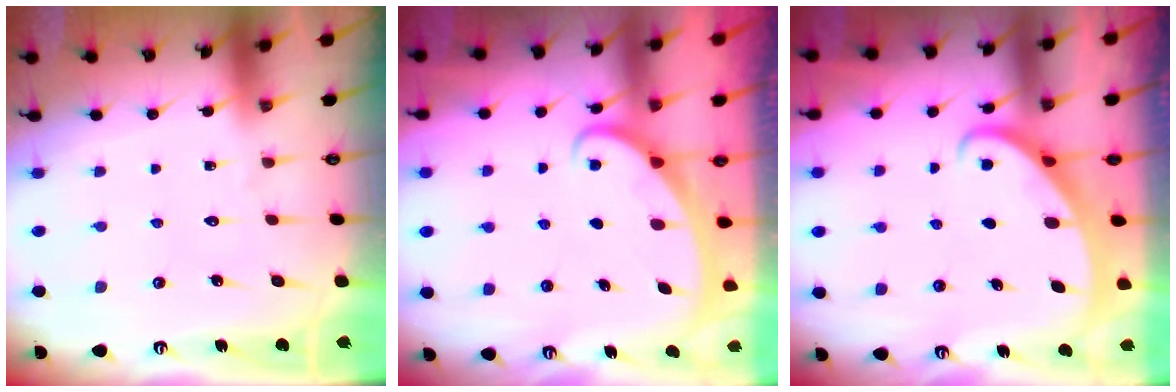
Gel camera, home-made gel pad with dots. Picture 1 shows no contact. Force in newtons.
{"total": 2.2, "press": 2.2, "slide": 0.4}
{"total": 2.4, "press": 2.4, "slide": 0.2}